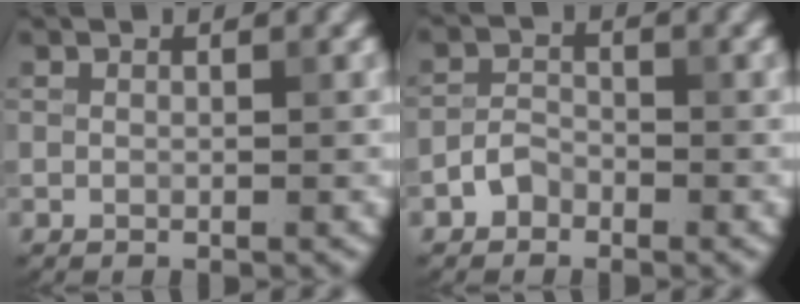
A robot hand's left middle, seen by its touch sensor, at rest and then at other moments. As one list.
[{"total": 1.8, "force": [-1.2, 1.1, 0.6], "torque": [-0.007, 0.008, -0.027]}]